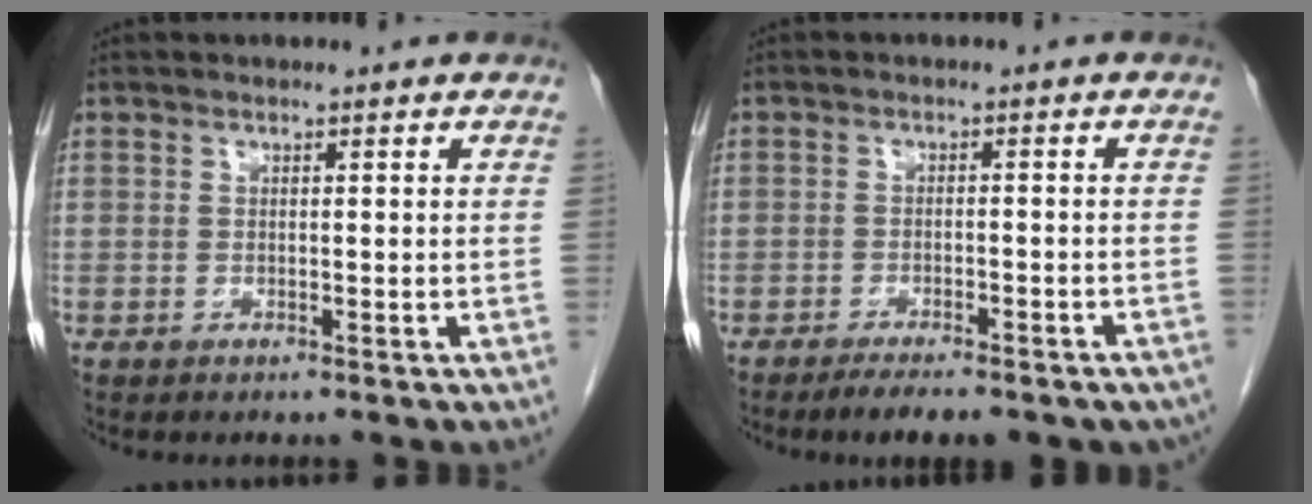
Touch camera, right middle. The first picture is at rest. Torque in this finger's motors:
{"motor_torque": [1.08, -1.06, 0.14, 0.05]}